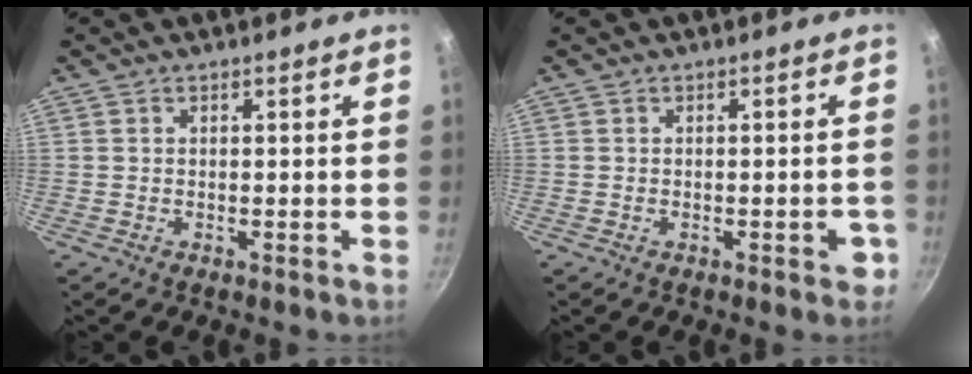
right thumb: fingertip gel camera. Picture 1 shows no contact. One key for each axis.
{"total": 3.0, "fx": -1.2, "fy": 1.3, "fz": 2.5, "tx": -0.015, "ty": 0.007, "tz": -0.017}